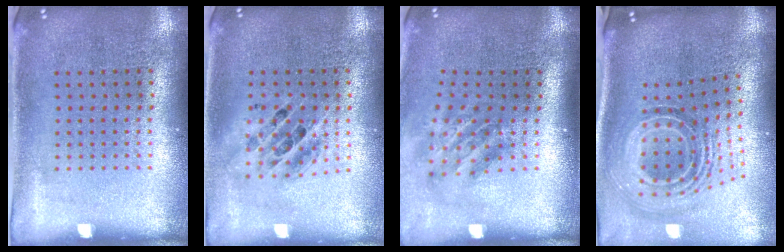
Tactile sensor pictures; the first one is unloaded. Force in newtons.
{"total": 1.3, "press": 1.1, "slide": 0.7}
{"total": 1.9, "press": 1.2, "slide": 1.4}
{"total": 2.1, "press": 1.5, "slide": 1.5}